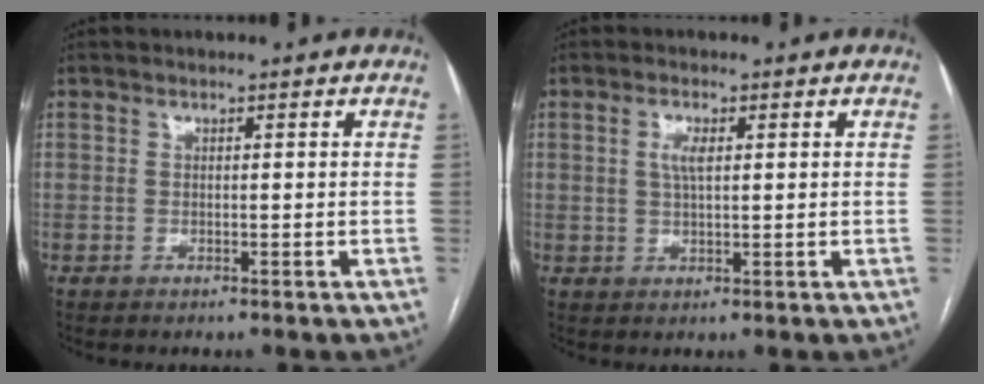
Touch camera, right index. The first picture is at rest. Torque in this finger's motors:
{"motor_torque": [0.12, -0.09, 0.17, 0.03]}